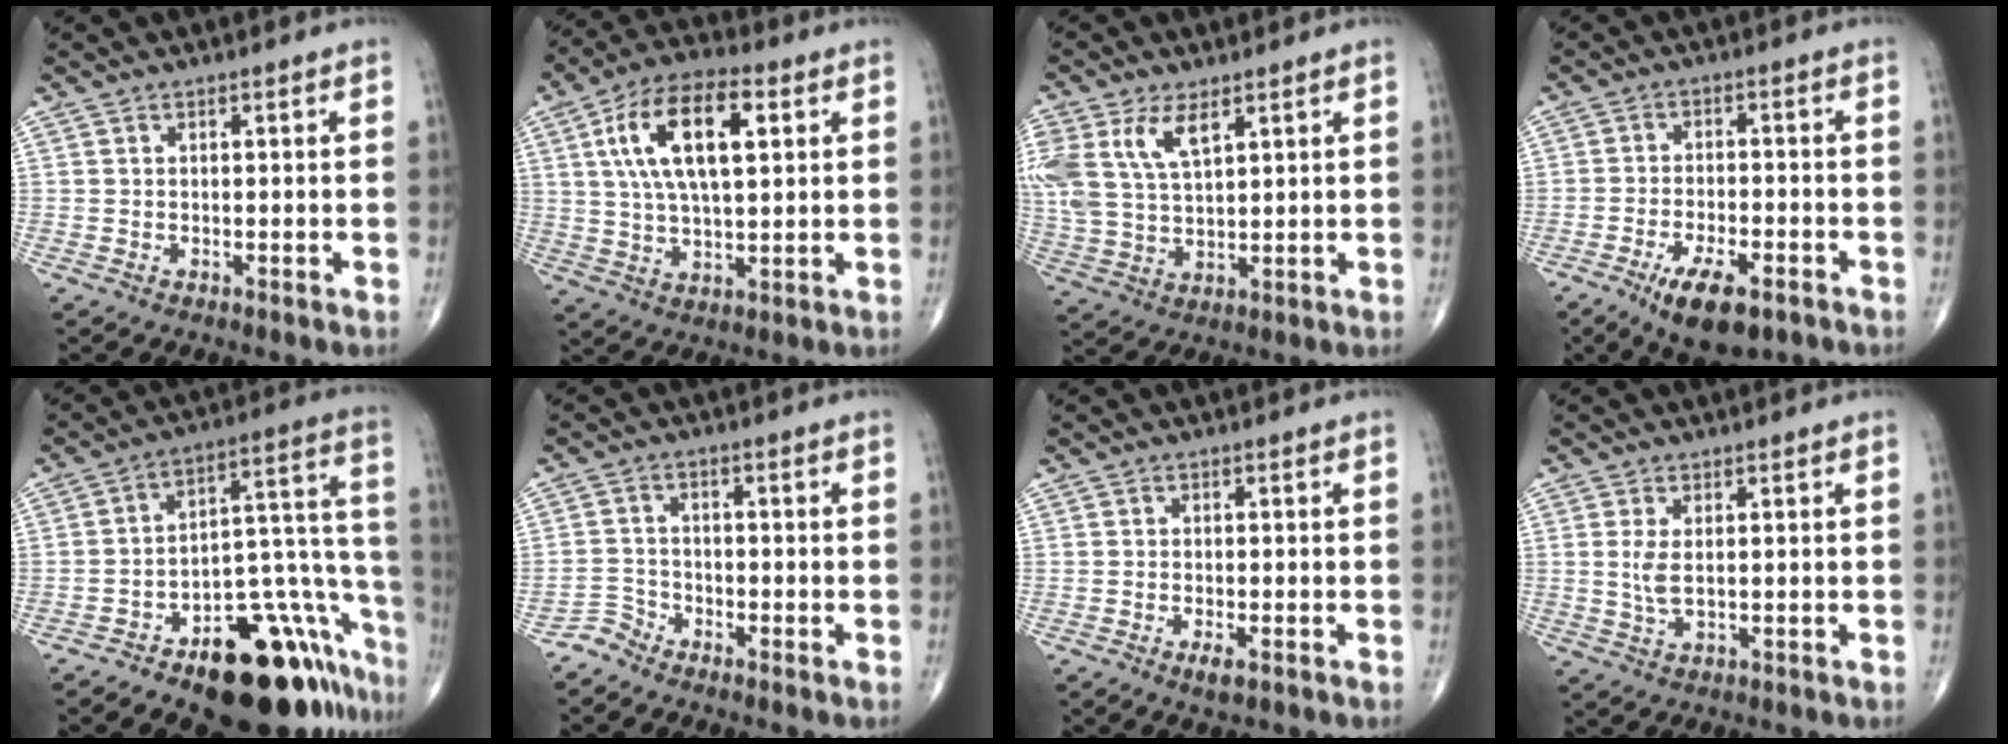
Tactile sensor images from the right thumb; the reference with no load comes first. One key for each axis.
{"total": 15.6, "fx": 4.5, "fy": 7.0, "fz": 13.2, "tx": -0.239, "ty": 0.009, "tz": 0.079}
{"total": 12.2, "fx": 5.4, "fy": 6.3, "fz": 9.0, "tx": -0.200, "ty": -0.004, "tz": 0.116}
{"total": 9.7, "fx": -5.4, "fy": 3.7, "fz": 7.2, "tx": -0.119, "ty": 0.012, "tz": -0.084}
{"total": 25.7, "fx": -14.0, "fy": 10.7, "fz": 18.7, "tx": -0.148, "ty": 0.111, "tz": -0.194}
{"total": 2.7, "fx": -2.6, "fy": 0.8, "fz": -0.5, "tx": 0.016, "ty": -0.002, "tz": -0.058}
{"total": 2.2, "fx": -1.1, "fy": 0.6, "fz": 1.8, "tx": -0.033, "ty": -0.003, "tz": -0.021}
{"total": 3.2, "fx": 0.4, "fy": 1.2, "fz": 2.9, "tx": -0.069, "ty": -0.006, "tz": 0.014}